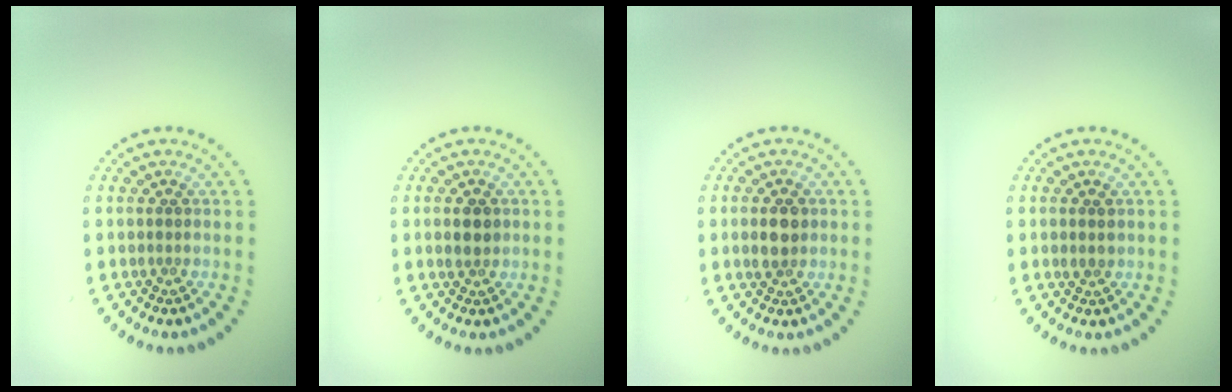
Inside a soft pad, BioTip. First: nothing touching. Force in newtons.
{"total": 1.7, "press": 1.7, "slide": 0.1}
{"total": 2.1, "press": 2.1, "slide": 0.2}
{"total": 1.1, "press": 1.1, "slide": 0.3}